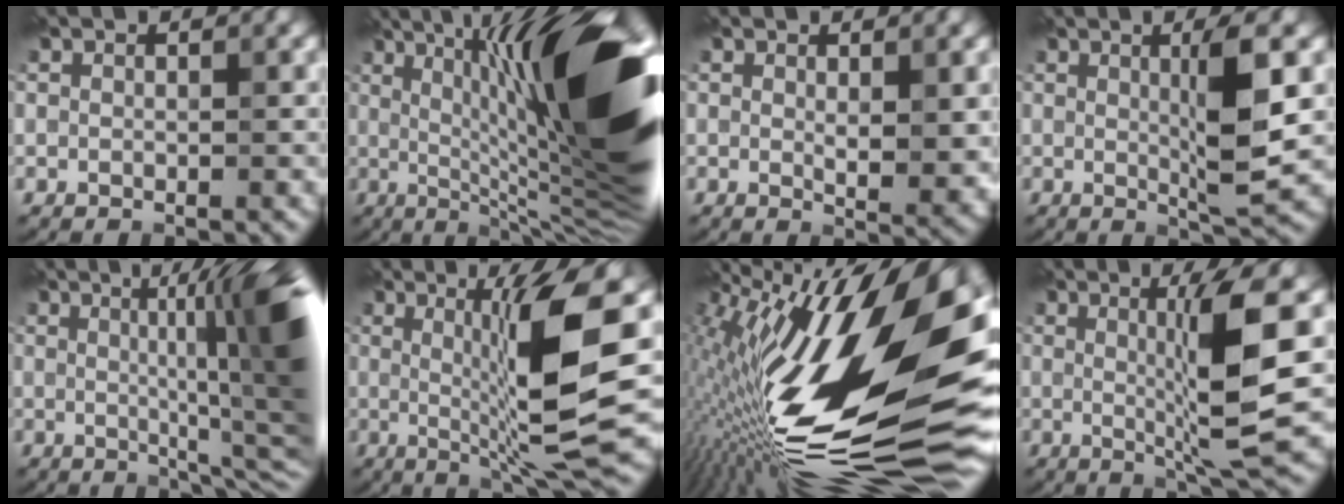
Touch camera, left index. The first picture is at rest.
{"total": 17.9, "force": [3.1, 3.6, 17.2], "torque": [-0.235, 0.018, 0.055]}
{"total": 2.9, "force": [0.5, 0.7, 2.8], "torque": [-0.041, -0.009, 0.011]}
{"total": 5.4, "force": [0.7, 0.7, 5.4], "torque": [-0.085, -0.005, 0.014]}
{"total": 14.5, "force": [1.8, 3.5, 13.9], "torque": [-0.130, 0.020, 0.021]}
{"total": 10.5, "force": [0.7, 1.4, 10.4], "torque": [-0.148, -0.009, 0.020]}
{"total": 20.7, "force": [0.1, 6.9, 19.5], "torque": [-0.312, -0.009, -0.017]}
{"total": 7.6, "force": [0.6, 0.8, 7.5], "torque": [-0.117, -0.007, 0.017]}